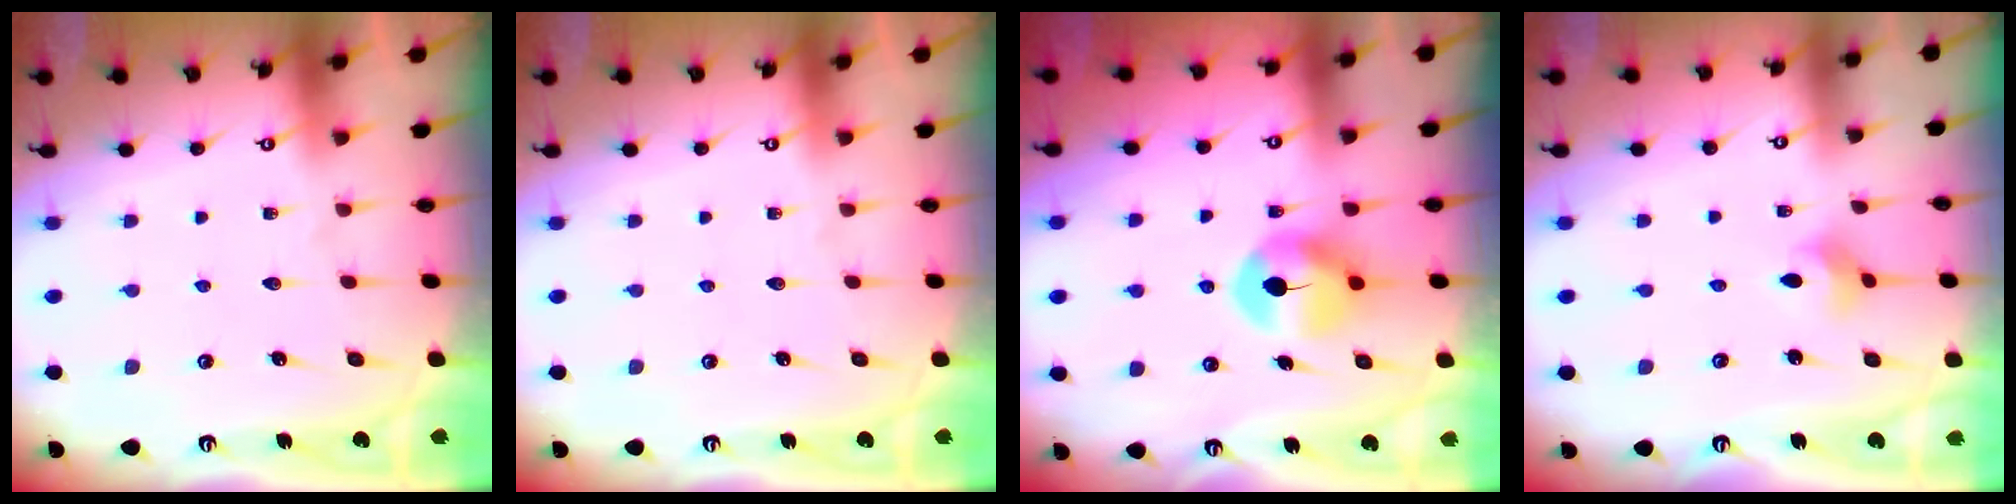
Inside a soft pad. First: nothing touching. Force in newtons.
{"total": 0.0}
{"total": 7.8, "press": 7.8, "slide": 0.5}
{"total": 2.9, "press": 2.8, "slide": 0.6}